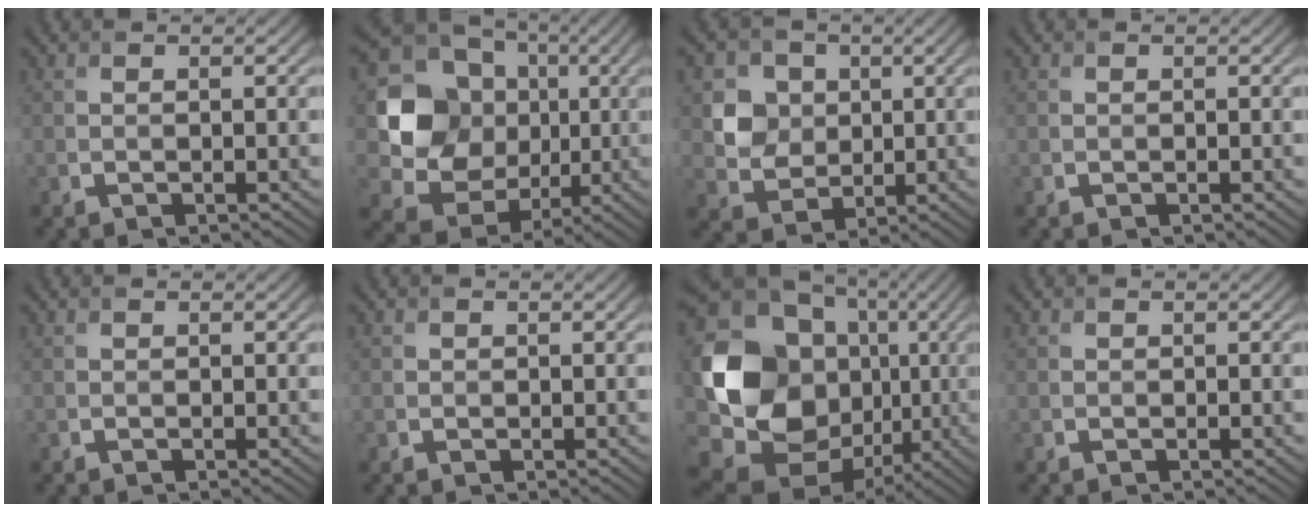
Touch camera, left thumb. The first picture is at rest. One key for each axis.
{"total": 15.5, "fx": 1.6, "fy": 13.7, "fz": 7.0, "tx": -0.184, "ty": -0.010, "tz": 0.030}
{"total": 5.7, "fx": 1.3, "fy": 5.1, "fz": 2.2, "tx": -0.060, "ty": -0.009, "tz": 0.017}
{"total": 0.0}
{"total": 0.0}
{"total": 0.5, "fx": 0.1, "fy": 0.5, "fz": 0.1, "tx": 0.001, "ty": -0.003, "tz": -0.001}
{"total": 18.6, "fx": 0.5, "fy": 15.3, "fz": 10.6, "tx": -0.220, "ty": -0.037, "tz": 0.030}
{"total": 0.0}